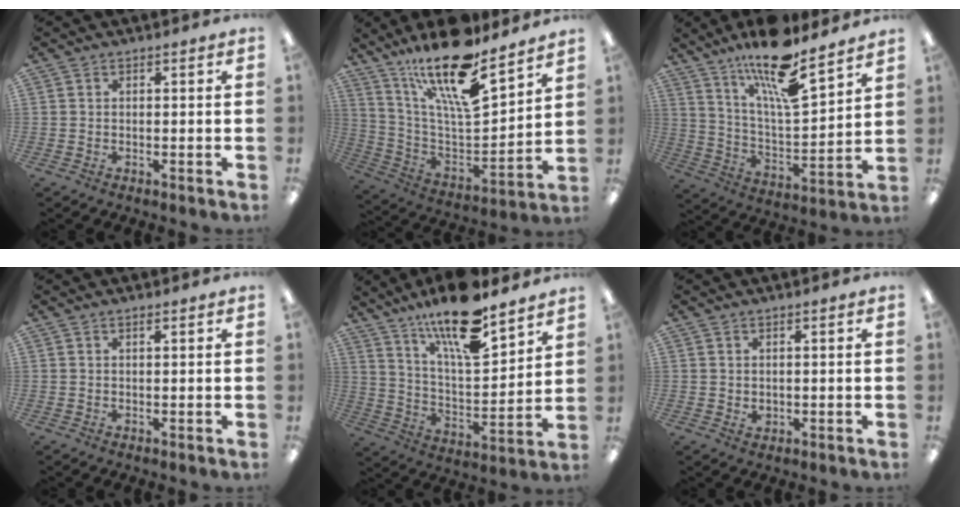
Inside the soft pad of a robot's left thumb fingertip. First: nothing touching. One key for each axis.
{"total": 21.6, "fx": 15.9, "fy": 5.8, "fz": 13.3, "tx": -0.239, "ty": -0.105, "tz": 0.270}
{"total": 17.0, "fx": 13.5, "fy": 3.6, "fz": 9.7, "tx": -0.175, "ty": -0.088, "tz": 0.227}
{"total": 0.7, "fx": 0.6, "fy": 0.1, "fz": 0.4, "tx": -0.009, "ty": 0.001, "tz": 0.010}
{"total": 18.3, "fx": 14.0, "fy": 4.9, "fz": 10.7, "tx": -0.186, "ty": -0.086, "tz": 0.234}
{"total": 1.2, "fx": 0.7, "fy": 0.8, "fz": 0.5, "tx": -0.011, "ty": 0.002, "tz": 0.012}